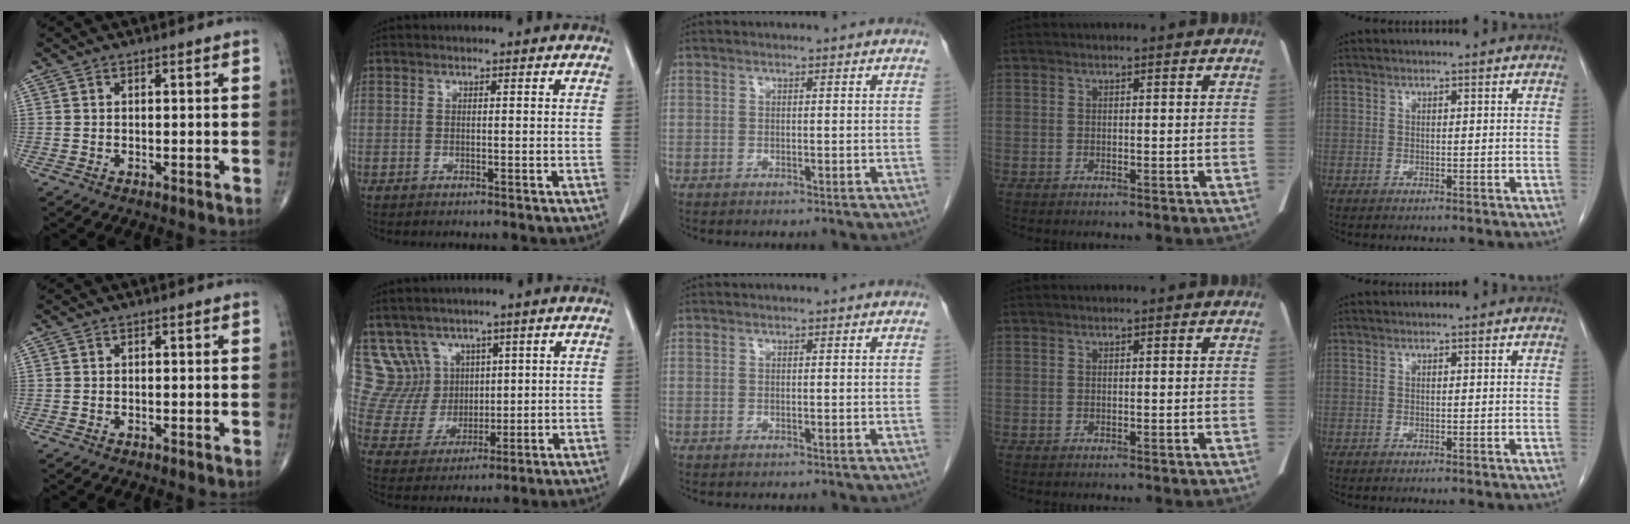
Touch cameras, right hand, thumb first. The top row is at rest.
{"index": {"total": 9.3, "force": [5.7, 7.3, 0.4], "torque": [-0.019, 0.036, 0.127]}}